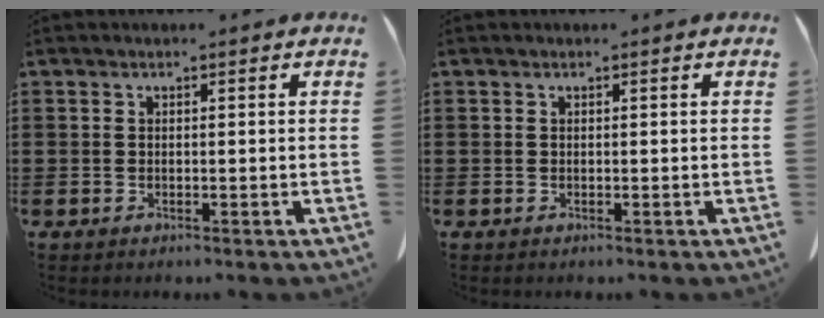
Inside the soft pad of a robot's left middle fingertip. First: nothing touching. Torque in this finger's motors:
{"motor_torque": [-0.06, 0.07, 0.00, -0.01]}